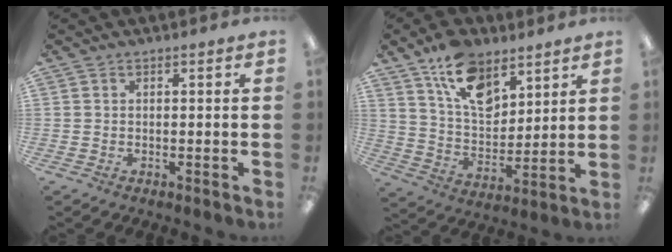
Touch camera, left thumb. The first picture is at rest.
{"total": 14.2, "force": [8.8, 8.1, 7.6], "torque": [-0.123, -0.044, 0.163]}